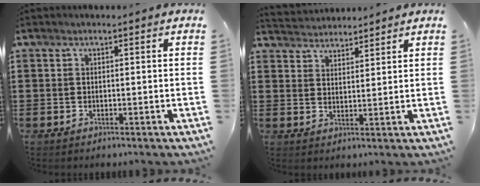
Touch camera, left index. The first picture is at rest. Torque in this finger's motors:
{"motor_torque": [0.54, -1.24, -0.13, 0.01]}